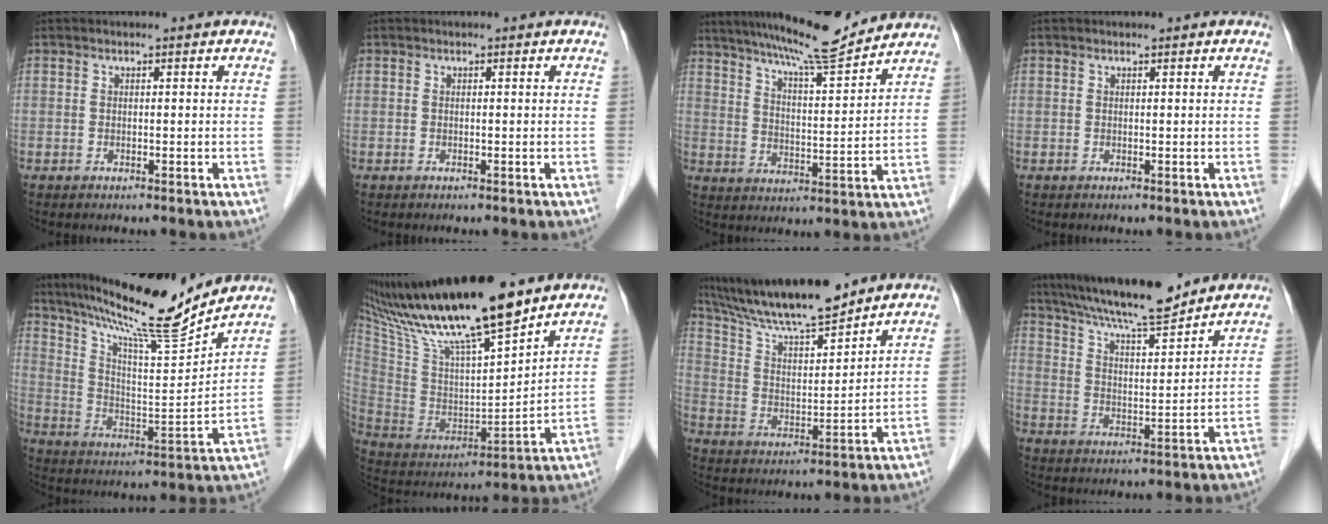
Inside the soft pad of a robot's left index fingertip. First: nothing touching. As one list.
[{"total": 0.0}, {"total": 13.7, "force": [12.4, 0.3, 5.8], "torque": [-0.101, 0.003, 0.192]}, {"total": 0.0}, {"total": 18.4, "force": [16.2, -0.1, 8.8], "torque": [-0.152, -0.013, 0.264]}, {"total": 22.1, "force": [17.6, 2.2, 13.2], "torque": [-0.246, 0.002, 0.323]}, {"total": 14.7, "force": [13.0, 0.9, 6.9], "torque": [-0.130, 0.009, 0.236]}, {"total": 14.8, "force": [13.1, 1.2, 6.9], "torque": [-0.123, 0.010, 0.217]}]